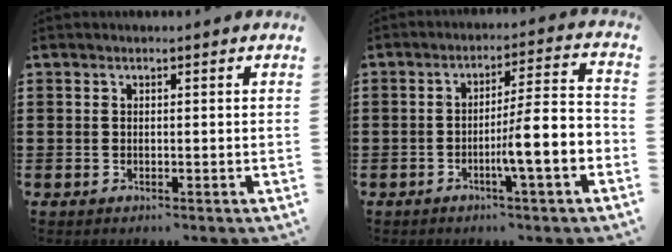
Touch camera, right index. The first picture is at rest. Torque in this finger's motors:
{"motor_torque": [2.14, 0.00, 0.91, 0.21]}